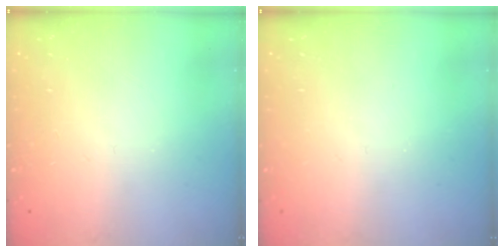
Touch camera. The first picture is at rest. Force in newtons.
{"total": 0.0}